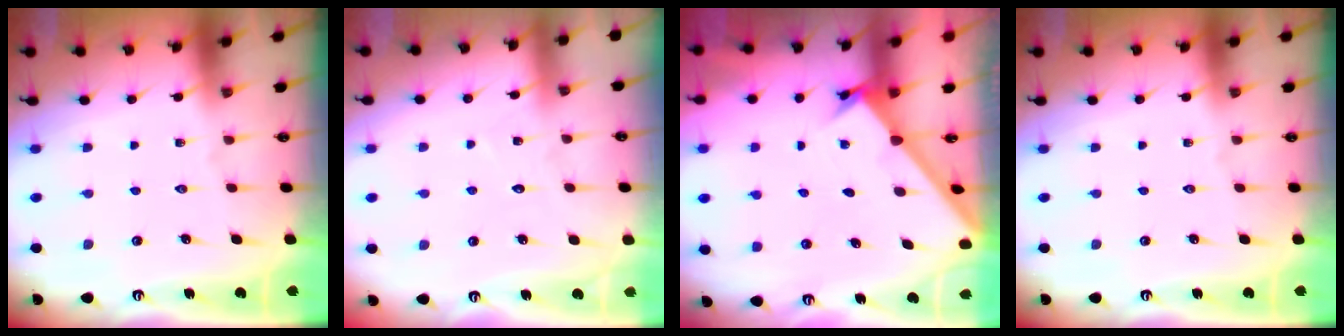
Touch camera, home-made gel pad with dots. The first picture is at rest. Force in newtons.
{"total": 4.7, "press": 4.7, "slide": 0.5}
{"total": 1.6, "press": 1.6, "slide": 0.1}
{"total": 0.0}